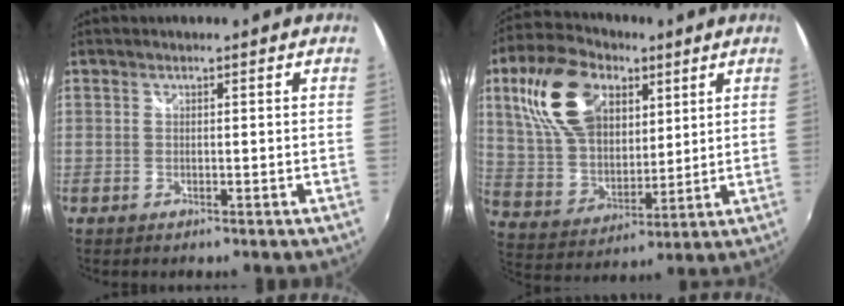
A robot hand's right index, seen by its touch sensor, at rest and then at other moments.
{"total": 19.6, "force": [8.5, 12.1, 12.9], "torque": [-0.272, 0.038, 0.167]}